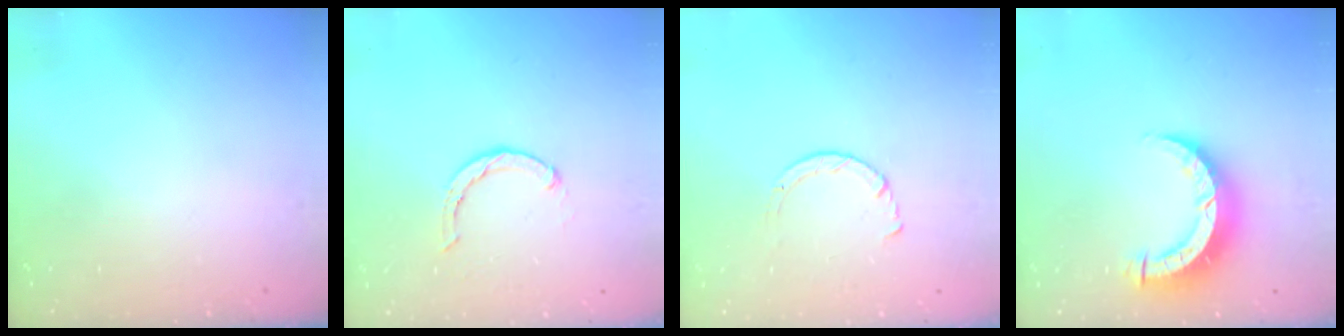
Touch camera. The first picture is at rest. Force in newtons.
{"total": 2.4, "press": 2.4, "slide": 0.4}
{"total": 2.9, "press": 2.8, "slide": 0.3}
{"total": 8.3, "press": 8.2, "slide": 1.1}